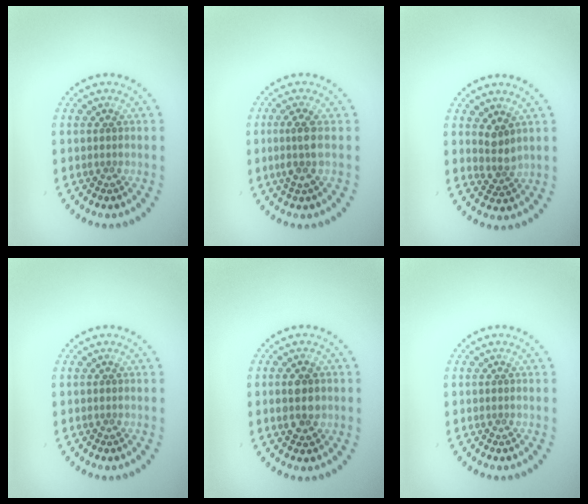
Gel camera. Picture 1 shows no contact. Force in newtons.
{"total": 2.2, "press": 1.8, "slide": 1.2}
{"total": 2.0, "press": 1.5, "slide": 1.3}
{"total": 0.0}
{"total": 2.8, "press": 2.8, "slide": 0.1}
{"total": 0.0}